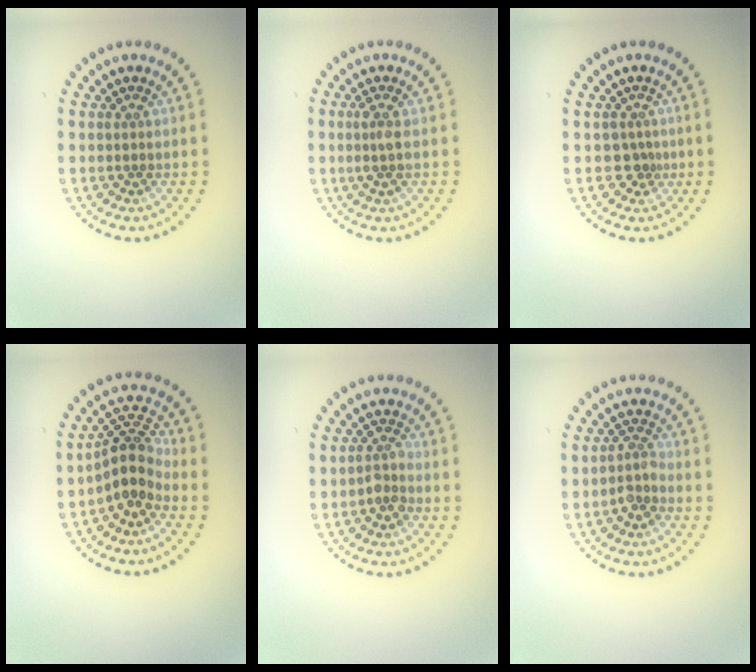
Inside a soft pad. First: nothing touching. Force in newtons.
{"total": 1.4, "press": 1.1, "slide": 0.8}
{"total": 1.3, "press": 0.8, "slide": 1.0}
{"total": 3.8, "press": 3.0, "slide": 2.4}
{"total": 1.6, "press": 1.2, "slide": 1.0}
{"total": 1.8, "press": 1.3, "slide": 1.2}